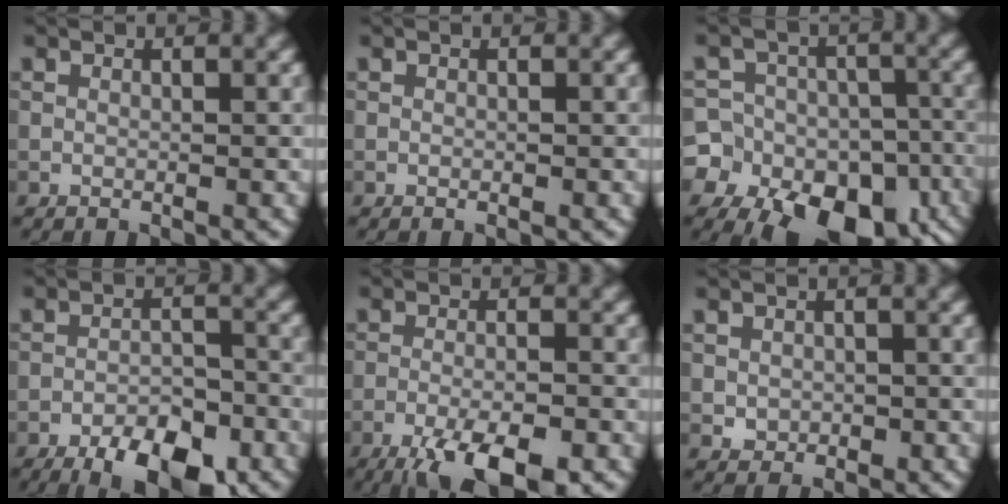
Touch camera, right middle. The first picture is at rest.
{"total": 0.0}
{"total": 16.9, "force": [-9.8, 12.7, 5.5], "torque": [-0.082, -0.052, -0.165]}
{"total": 7.2, "force": [-4.8, 2.8, 4.6], "torque": [-0.063, -0.001, -0.075]}
{"total": 7.9, "force": [-5.3, 2.1, 5.4], "torque": [-0.093, -0.023, -0.086]}
{"total": 1.6, "force": [-0.2, 1.4, 0.8], "torque": [-0.013, -0.004, -0.003]}